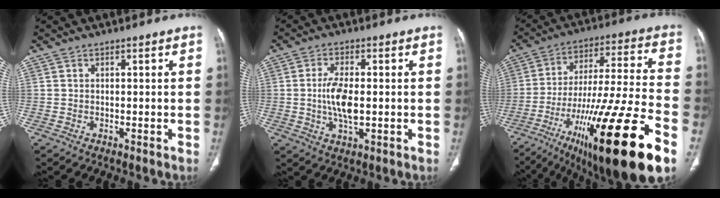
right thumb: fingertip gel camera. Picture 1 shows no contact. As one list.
[{"total": 7.1, "force": [-0.2, 3.0, 6.4], "torque": [-0.133, -0.004, -0.005]}, {"total": 31.0, "force": [-15.4, 5.5, 26.4], "torque": [-0.414, 0.038, -0.242]}]